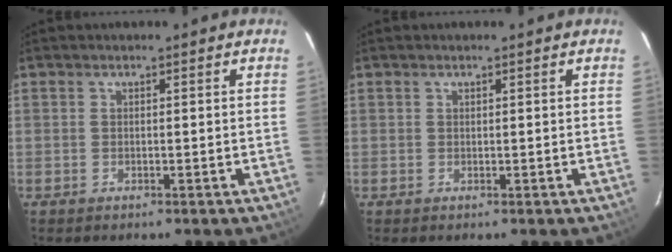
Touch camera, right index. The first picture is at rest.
{"total": 0.0}